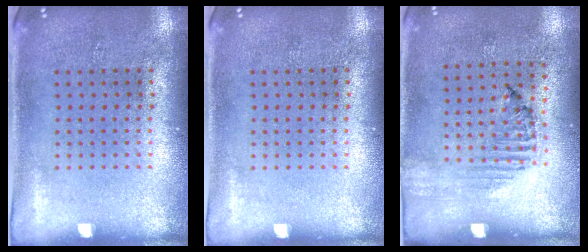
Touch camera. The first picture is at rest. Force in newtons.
{"total": 0.0}
{"total": 1.2, "press": 1.2, "slide": 0.2}